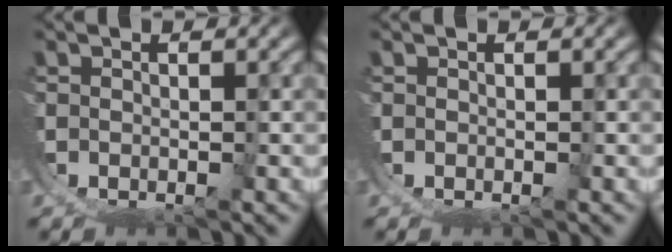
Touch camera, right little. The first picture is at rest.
{"total": 0.0}